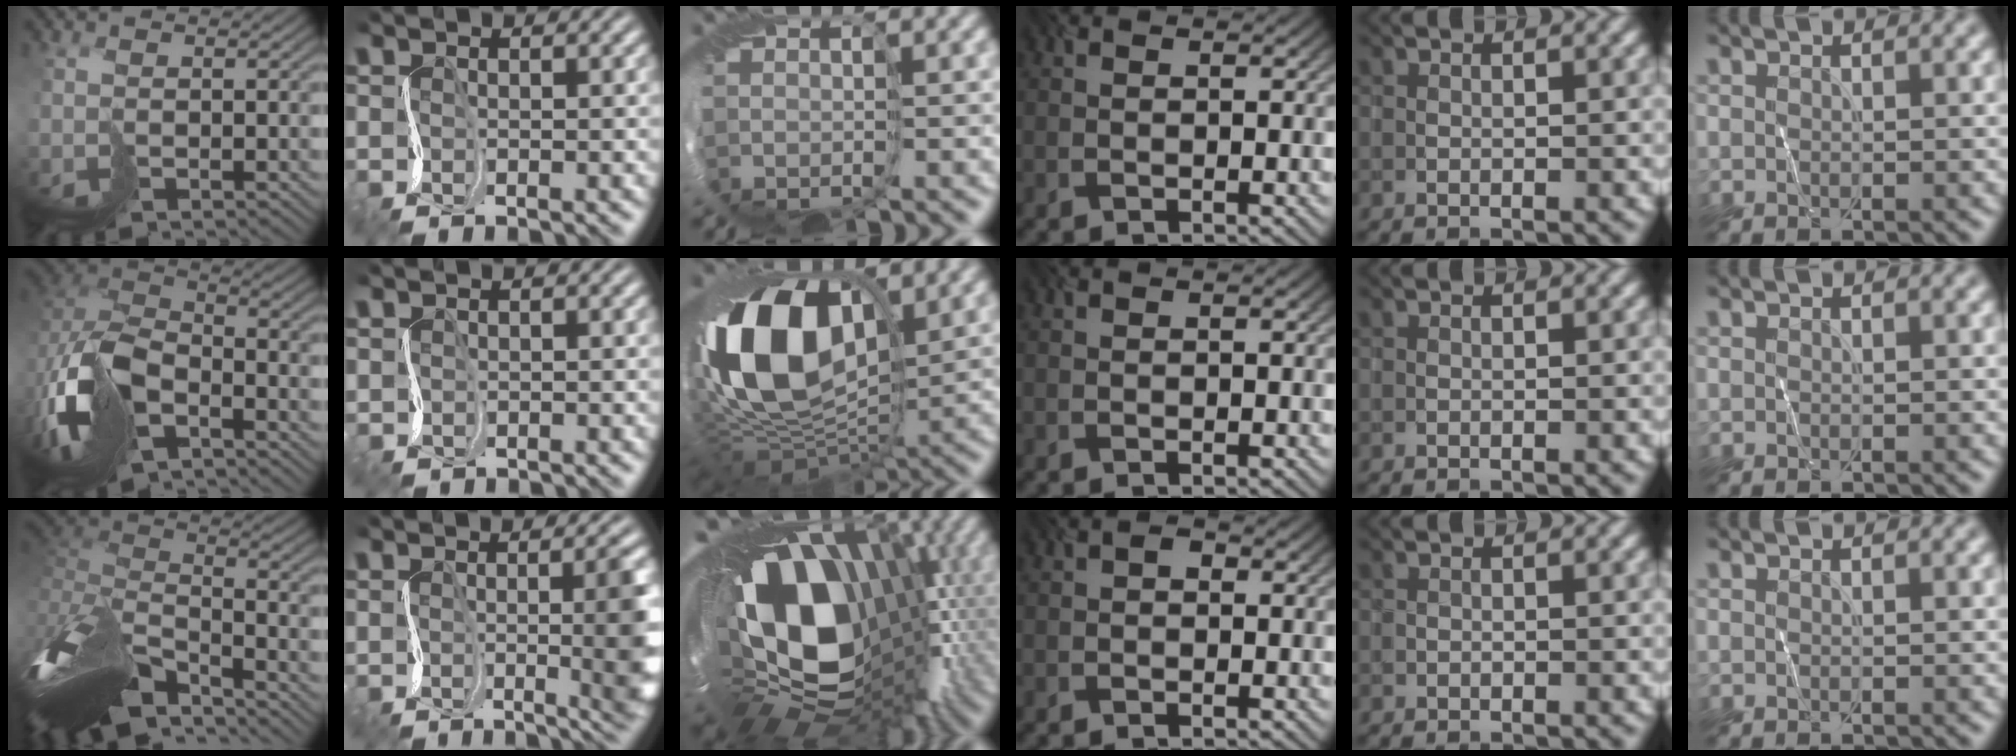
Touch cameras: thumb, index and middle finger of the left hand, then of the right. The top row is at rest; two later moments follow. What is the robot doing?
{"motion": "cut", "object": "receipt paper"}